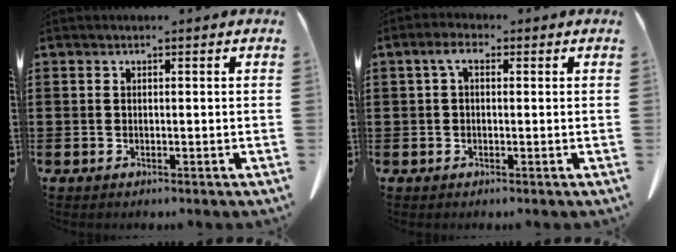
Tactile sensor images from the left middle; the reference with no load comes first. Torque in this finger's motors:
{"motor_torque": [0.01, -0.01, -0.21, -0.06]}